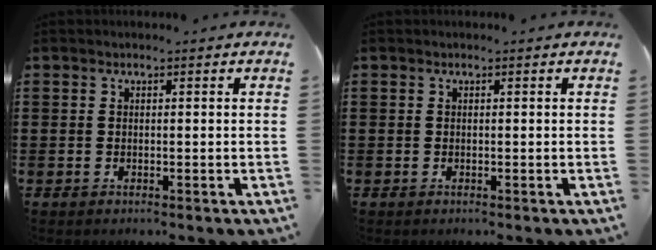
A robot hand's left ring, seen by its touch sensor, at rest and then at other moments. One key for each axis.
{"total": 0.0}